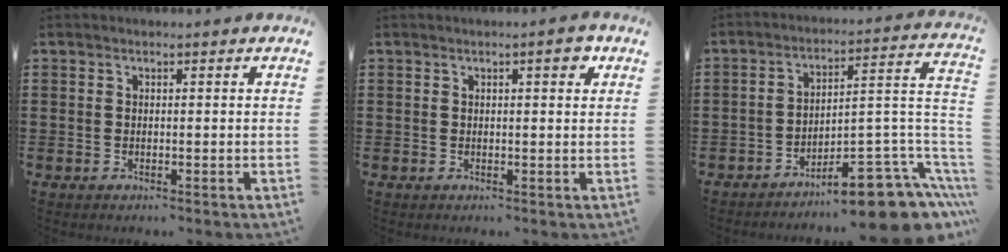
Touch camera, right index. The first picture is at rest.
{"total": 2.4, "force": [1.0, 0.6, 2.1], "torque": [-0.027, 0.001, 0.012]}
{"total": 11.4, "force": [-8.8, 3.5, 6.3], "torque": [-0.064, 0.026, -0.157]}